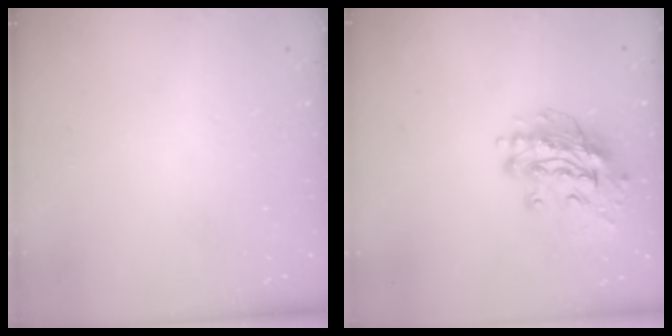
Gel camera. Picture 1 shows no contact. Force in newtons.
{"total": 15.2, "press": 15.1, "slide": 1.6}